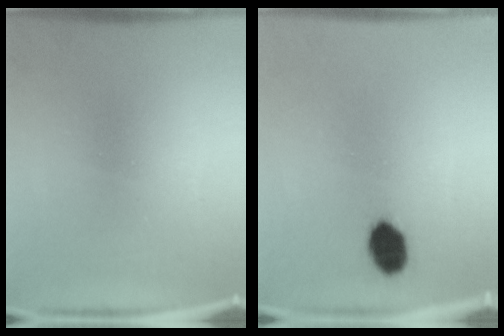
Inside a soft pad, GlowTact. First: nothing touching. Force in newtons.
{"total": 6.4}